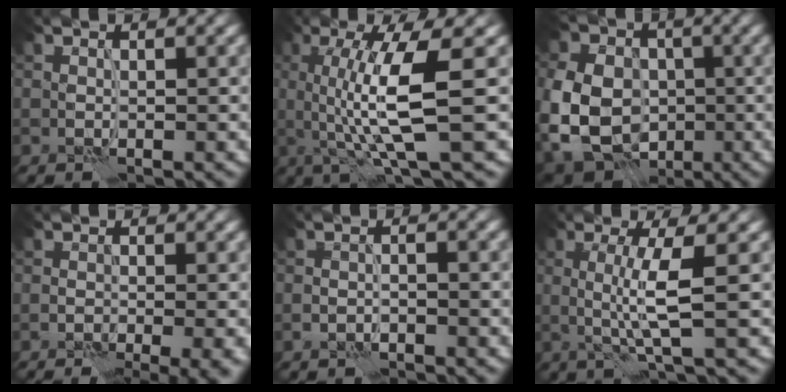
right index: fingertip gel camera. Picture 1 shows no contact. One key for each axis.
{"total": 7.2, "fx": 0.2, "fy": 1.2, "fz": 7.1, "tx": -0.105, "ty": -0.005, "tz": 0.004}
{"total": 13.9, "fx": -1.6, "fy": 11.4, "fz": 7.7, "tx": -0.151, "ty": -0.007, "tz": -0.056}
{"total": 4.9, "fx": -2.4, "fy": 1.7, "fz": 3.9, "tx": -0.039, "ty": -0.011, "tz": -0.022}
{"total": 1.0, "fx": -0.9, "fy": -0.4, "fz": 0.1, "tx": 0.000, "ty": 0.001, "tz": -0.018}
{"total": 3.4, "fx": -0.2, "fy": -0.4, "fz": 3.3, "tx": -0.066, "ty": -0.001, "tz": -0.002}